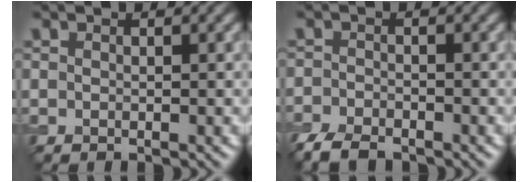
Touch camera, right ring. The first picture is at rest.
{"total": 4.1, "force": [-3.3, 1.5, 1.8], "torque": [-0.033, -0.010, -0.070]}